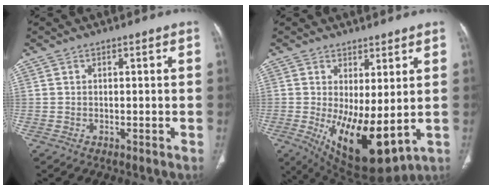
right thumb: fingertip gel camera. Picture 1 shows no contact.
{"total": 13.7, "force": [-0.8, 5.6, 12.4], "torque": [-0.199, -0.028, 0.011]}